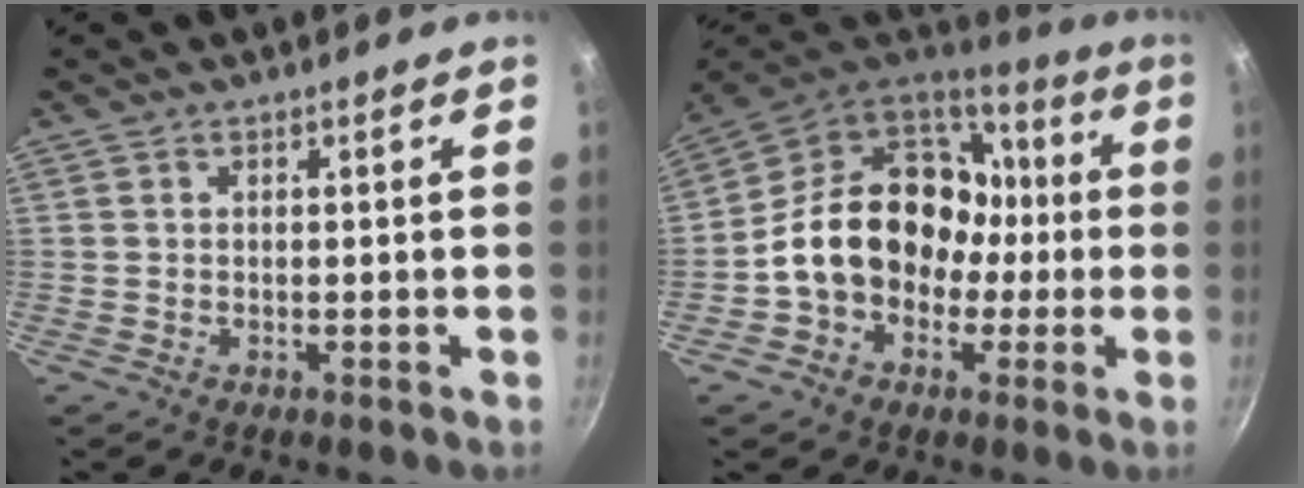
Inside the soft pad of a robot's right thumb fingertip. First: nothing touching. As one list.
[{"total": 20.5, "force": [-1.1, 16.4, 12.3], "torque": [-0.169, 0.064, -0.015]}]